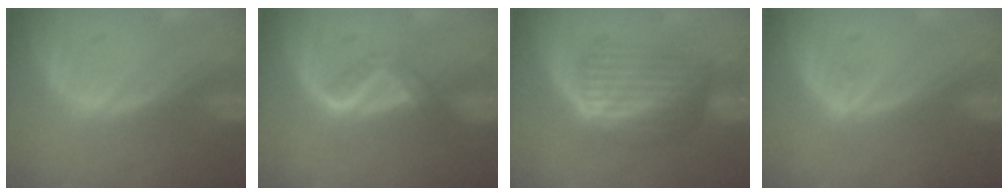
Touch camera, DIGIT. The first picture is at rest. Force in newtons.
{"total": 2.8, "press": 2.7, "slide": 0.7}
{"total": 6.9, "press": 5.9, "slide": 3.6}
{"total": 0.9, "press": 0.6, "slide": 0.6}